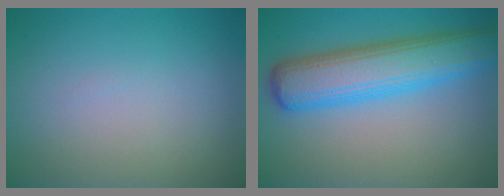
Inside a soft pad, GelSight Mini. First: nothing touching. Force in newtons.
{"total": 7.8, "press": 7.8, "slide": 0.2}